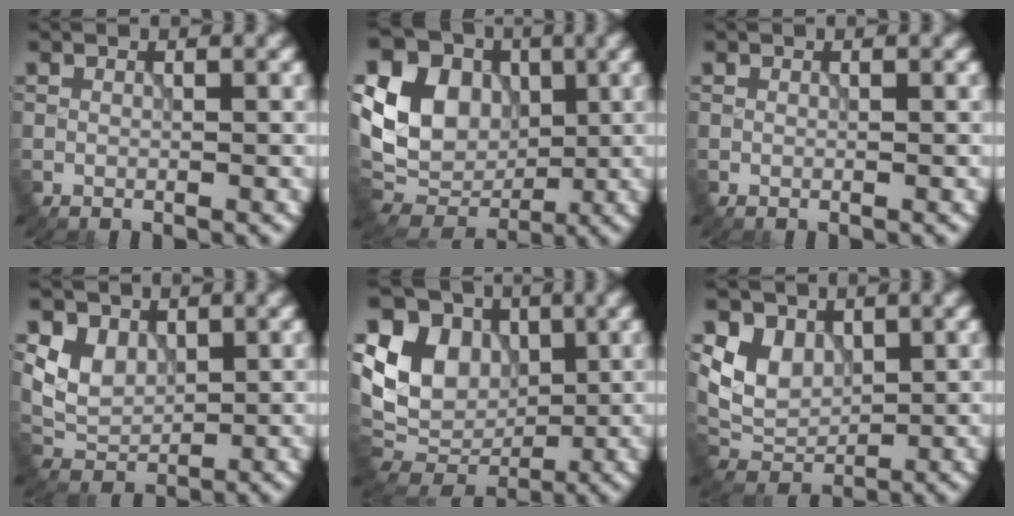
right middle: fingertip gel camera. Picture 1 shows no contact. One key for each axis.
{"total": 10.2, "fx": 1.7, "fy": 8.3, "fz": 5.6, "tx": -0.119, "ty": 0.004, "tz": 0.019}
{"total": 0.0}
{"total": 3.3, "fx": 1.4, "fy": 2.5, "fz": 1.7, "tx": -0.036, "ty": -0.010, "tz": 0.027}
{"total": 9.4, "fx": 2.1, "fy": 7.6, "fz": 5.1, "tx": -0.102, "ty": 0.006, "tz": 0.027}
{"total": 3.9, "fx": 1.7, "fy": 2.9, "fz": 1.9, "tx": -0.039, "ty": -0.011, "tz": 0.032}